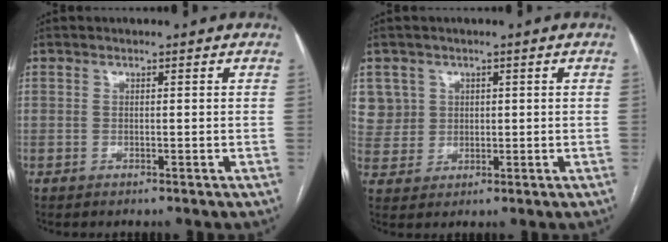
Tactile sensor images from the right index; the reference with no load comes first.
{"total": 6.3, "force": [2.3, 5.9, 0.1], "torque": [0.001, 0.013, 0.057]}